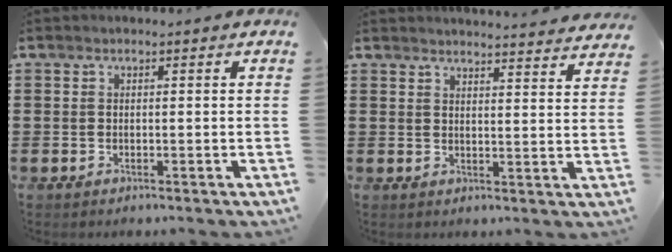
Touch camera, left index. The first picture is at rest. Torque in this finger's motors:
{"motor_torque": [1.19, 0.95, 0.68, 0.05]}